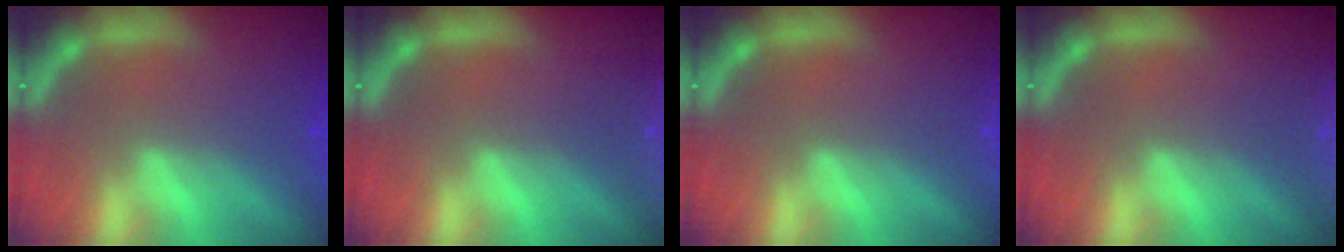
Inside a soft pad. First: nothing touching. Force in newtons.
{"total": 6.0}
{"total": 0.9}
{"total": 9.0}